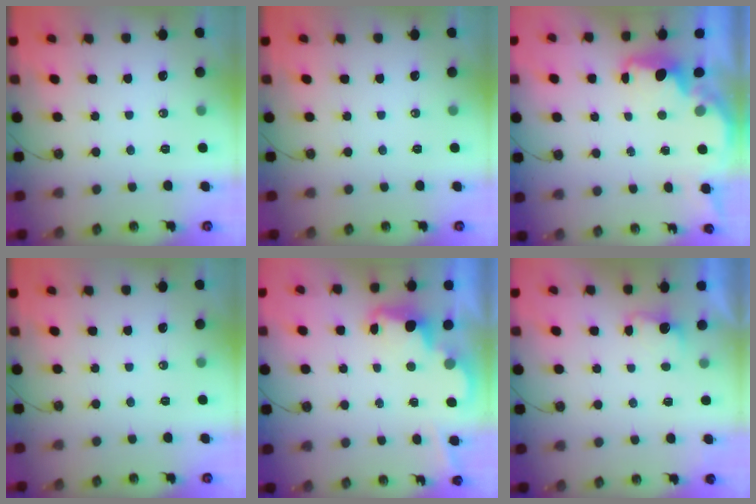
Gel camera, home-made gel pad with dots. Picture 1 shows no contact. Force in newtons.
{"total": 0.0}
{"total": 2.1, "press": 2.0, "slide": 0.8}
{"total": 0.0}
{"total": 2.4, "press": 2.3, "slide": 0.5}
{"total": 2.7, "press": 2.5, "slide": 0.9}